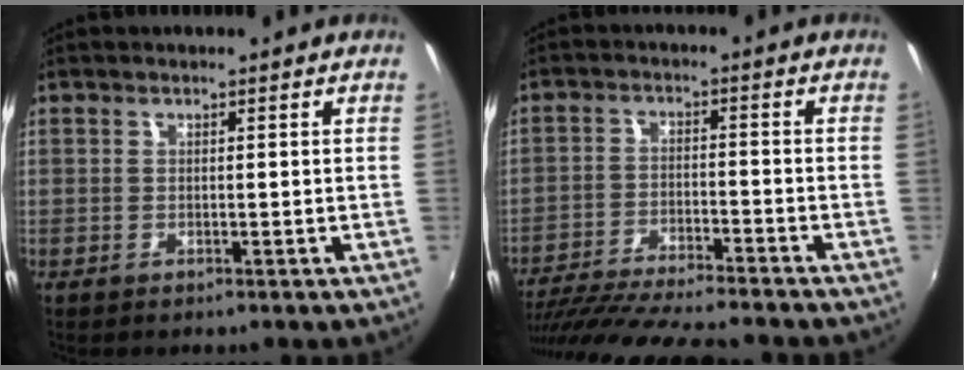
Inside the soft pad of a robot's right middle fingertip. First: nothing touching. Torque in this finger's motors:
{"motor_torque": [1.04, -1.10, 0.52, 0.21]}